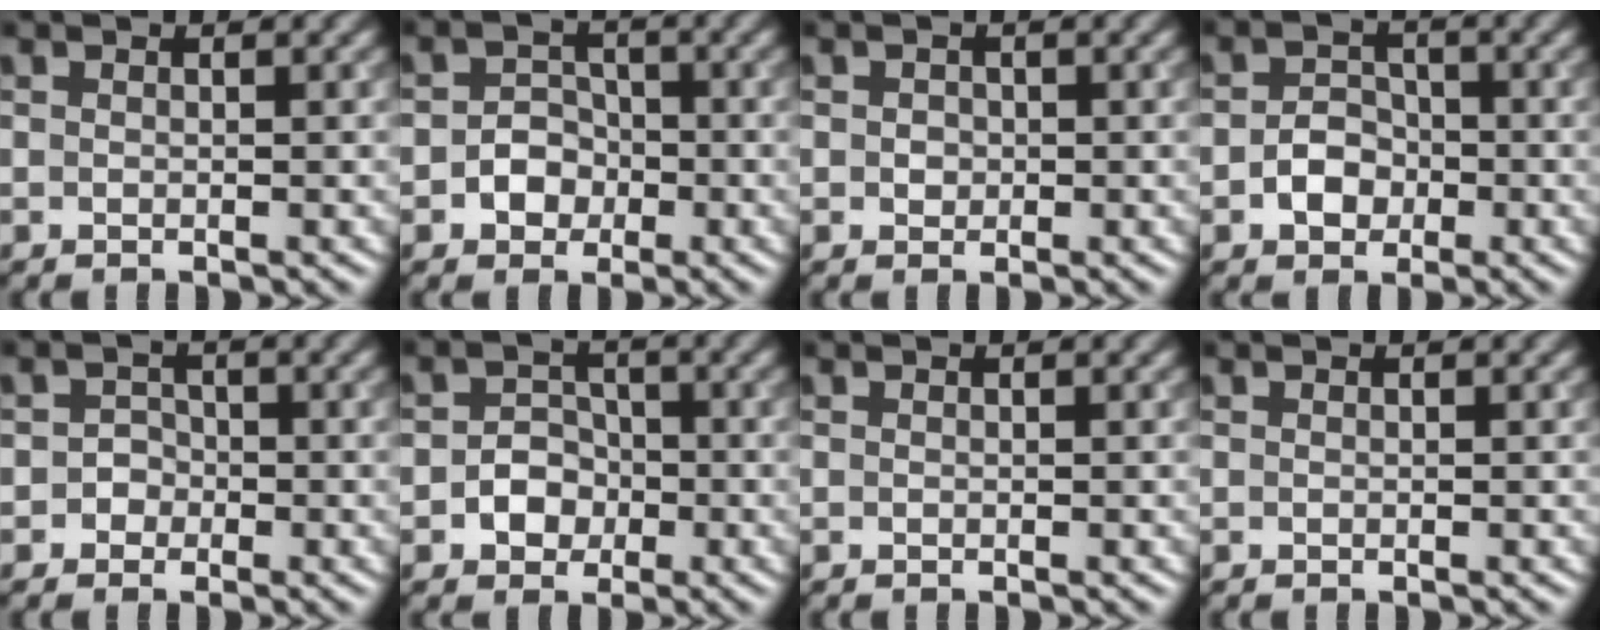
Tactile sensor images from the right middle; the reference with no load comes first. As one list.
[{"total": 2.6, "force": [-0.9, 2.2, 1.0], "torque": [0.000, 0.002, -0.025]}, {"total": 1.0, "force": [0.1, 0.9, 0.4], "torque": [-0.004, -0.001, -0.001]}, {"total": 2.7, "force": [-1.0, 2.1, 1.3], "torque": [-0.018, 0.002, -0.021]}, {"total": 1.4, "force": [-0.4, 1.3, 0.3], "torque": [0.015, 0.003, -0.015]}, {"total": 2.8, "force": [-0.9, 2.4, 1.2], "torque": [-0.002, 0.003, -0.025]}, {"total": 0.0}, {"total": 0.0}]